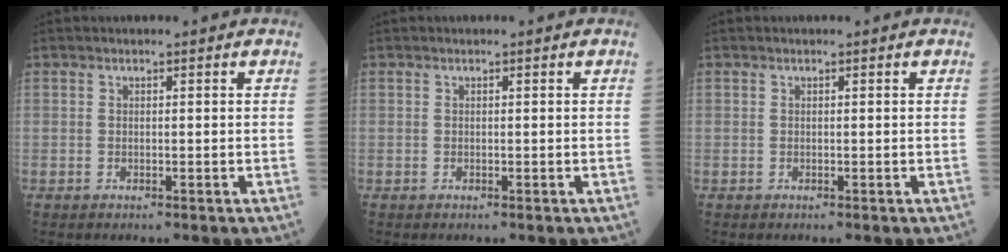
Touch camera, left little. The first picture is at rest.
{"total": 0.0}
{"total": 0.0}